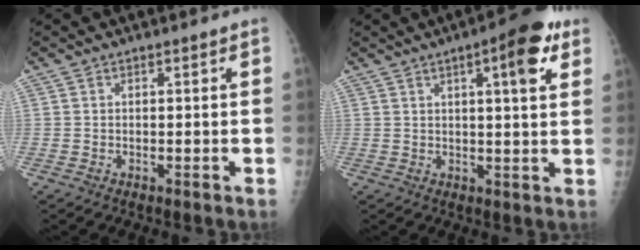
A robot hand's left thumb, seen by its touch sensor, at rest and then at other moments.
{"total": 9.7, "force": [4.4, 2.3, 8.3], "torque": [-0.101, -0.008, 0.053]}